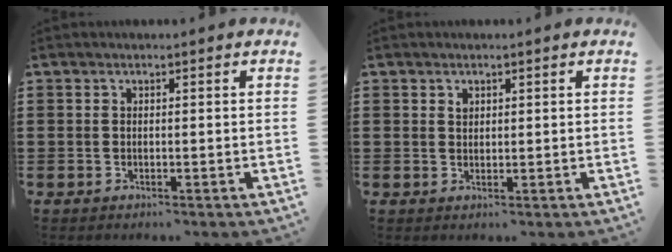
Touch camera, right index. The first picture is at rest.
{"total": 1.0, "force": [0.5, 0.7, 0.5], "torque": [-0.011, 0.003, 0.011]}